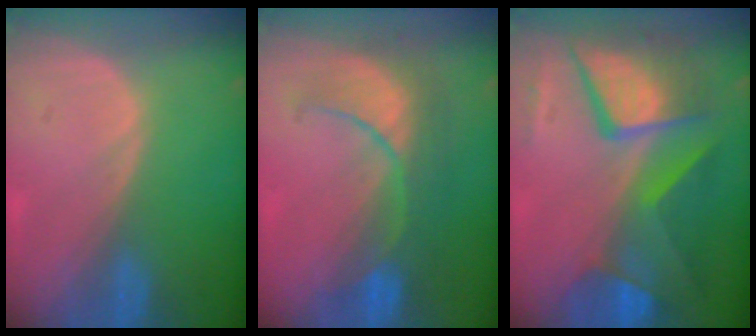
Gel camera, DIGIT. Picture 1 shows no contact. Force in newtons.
{"total": 8.2, "press": 8.1, "slide": 0.8}
{"total": 11.8, "press": 11.7, "slide": 1.3}